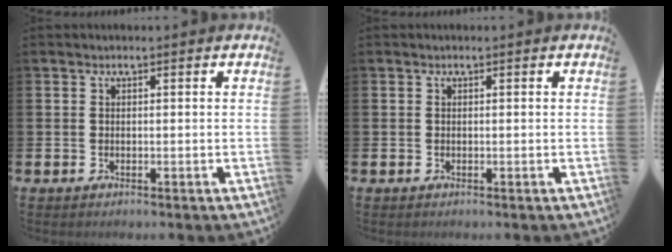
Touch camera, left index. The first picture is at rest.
{"total": 0.0}